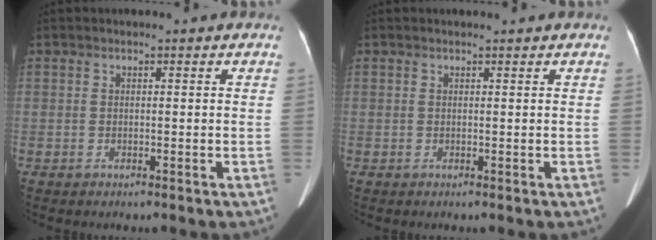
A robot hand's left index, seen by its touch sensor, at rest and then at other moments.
{"total": 0.6, "force": [0.6, 0.0, 0.2], "torque": [-0.007, 0.002, 0.010]}